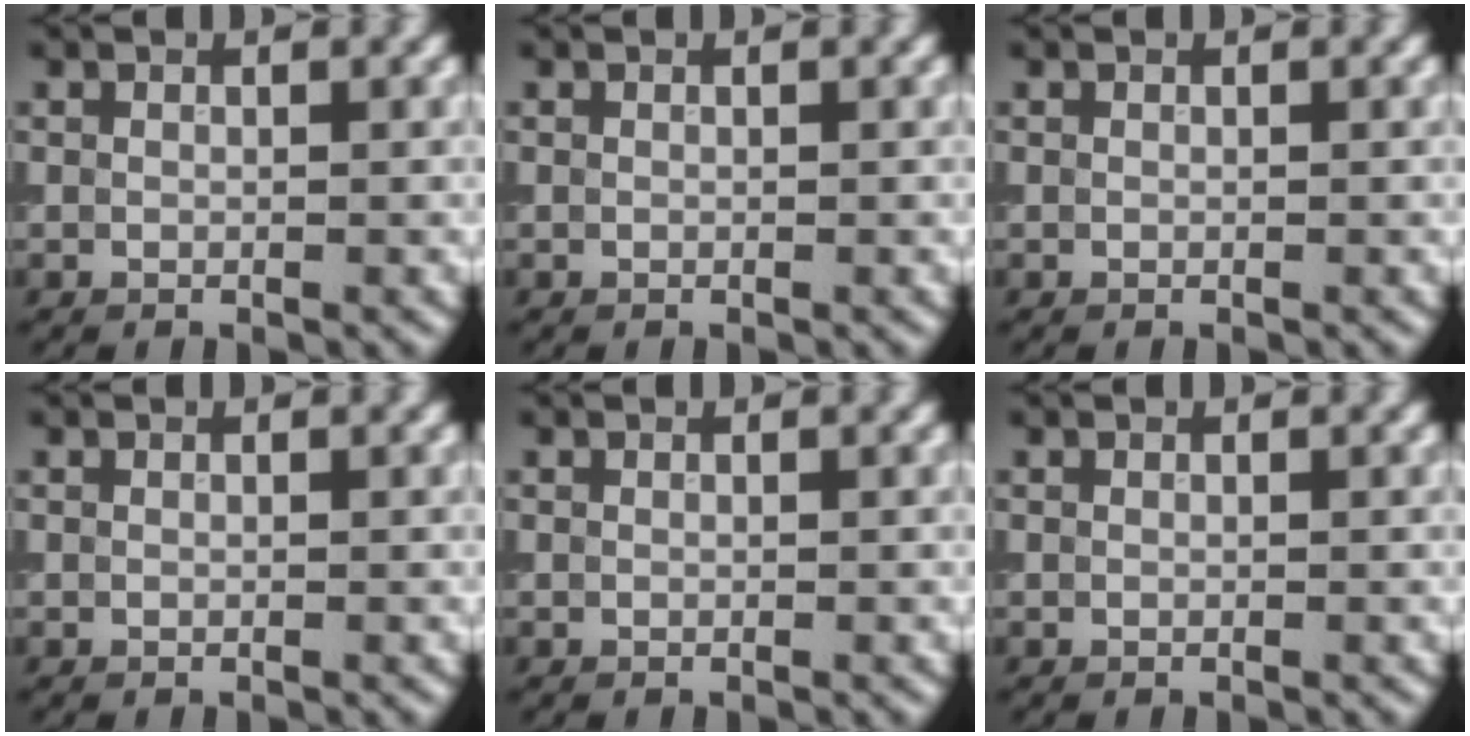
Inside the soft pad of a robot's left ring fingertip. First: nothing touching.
{"total": 0.0}
{"total": 0.0}
{"total": 0.0}
{"total": 0.0}
{"total": 0.0}